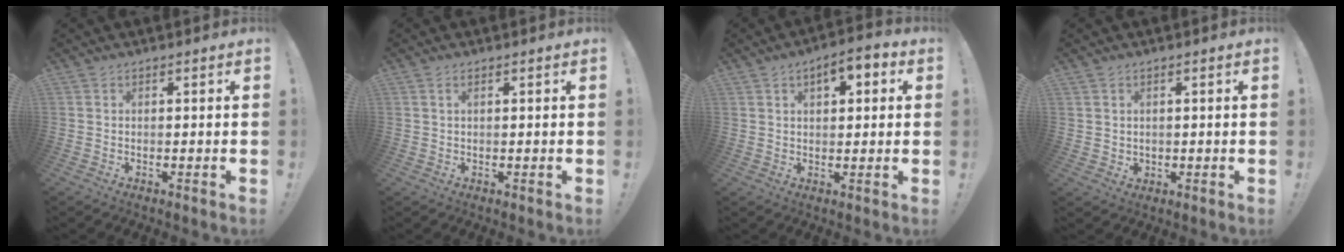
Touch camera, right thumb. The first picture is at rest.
{"total": 1.3, "force": [0.5, 0.4, 1.1], "torque": [-0.018, -0.001, 0.008]}
{"total": 6.2, "force": [2.3, 3.4, 4.6], "torque": [-0.057, -0.005, 0.036]}
{"total": 2.5, "force": [1.4, 2.0, 0.4], "torque": [0.002, -0.012, 0.025]}